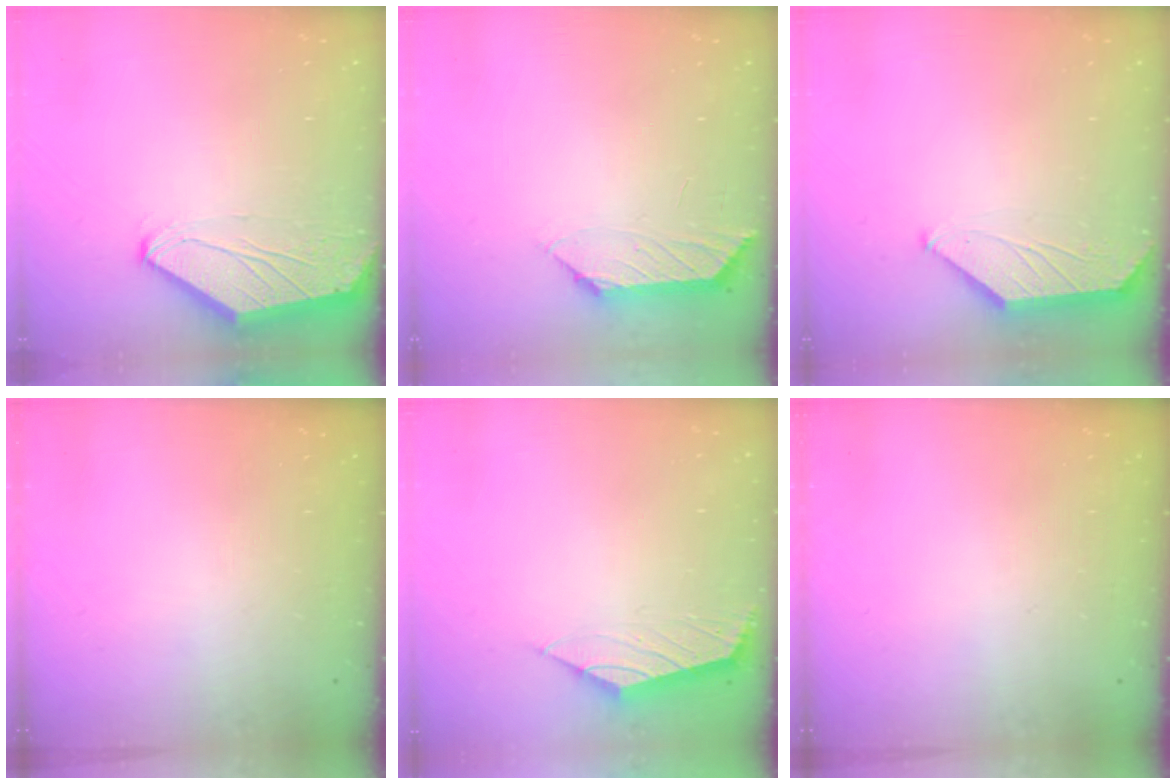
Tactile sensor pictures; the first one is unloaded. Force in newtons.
{"total": 1.2, "press": 1.2, "slide": 0.4}
{"total": 1.3, "press": 1.3, "slide": 0.3}
{"total": 0.0}
{"total": 2.3, "press": 2.2, "slide": 0.6}
{"total": 0.0}